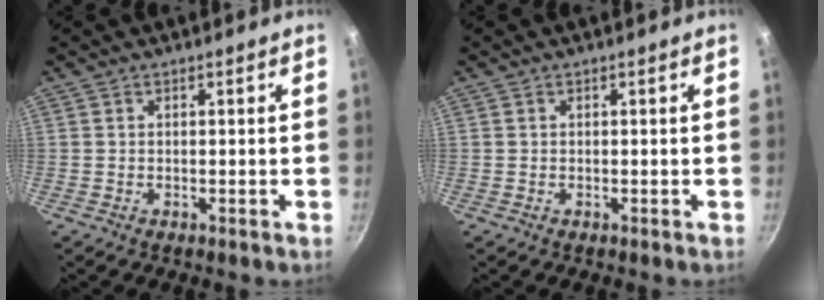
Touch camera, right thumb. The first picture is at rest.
{"total": 0.0}